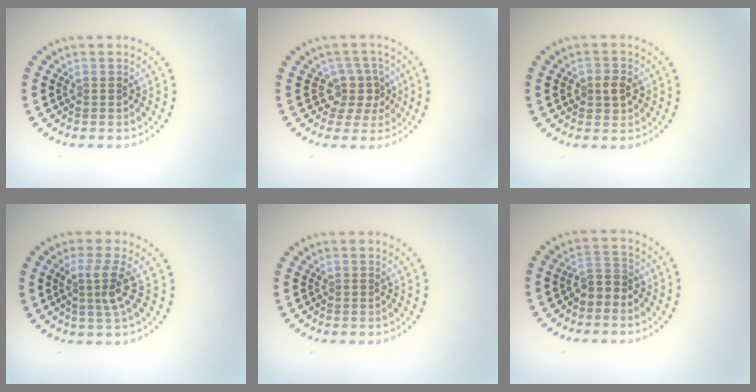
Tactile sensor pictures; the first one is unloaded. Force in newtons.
{"total": 2.9, "press": 2.2, "slide": 1.9}
{"total": 1.9, "press": 1.8, "slide": 0.5}
{"total": 2.8, "press": 2.0, "slide": 2.0}
{"total": 0.0}
{"total": 1.8, "press": 1.5, "slide": 1.0}